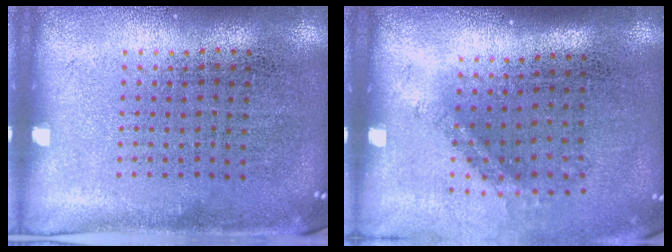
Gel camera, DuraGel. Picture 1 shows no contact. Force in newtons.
{"total": 1.3, "press": 0.9, "slide": 0.9}